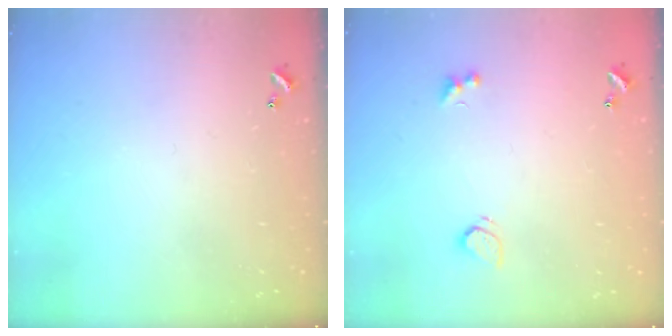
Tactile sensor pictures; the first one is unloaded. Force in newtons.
{"total": 2.7, "press": 2.5, "slide": 1.1}